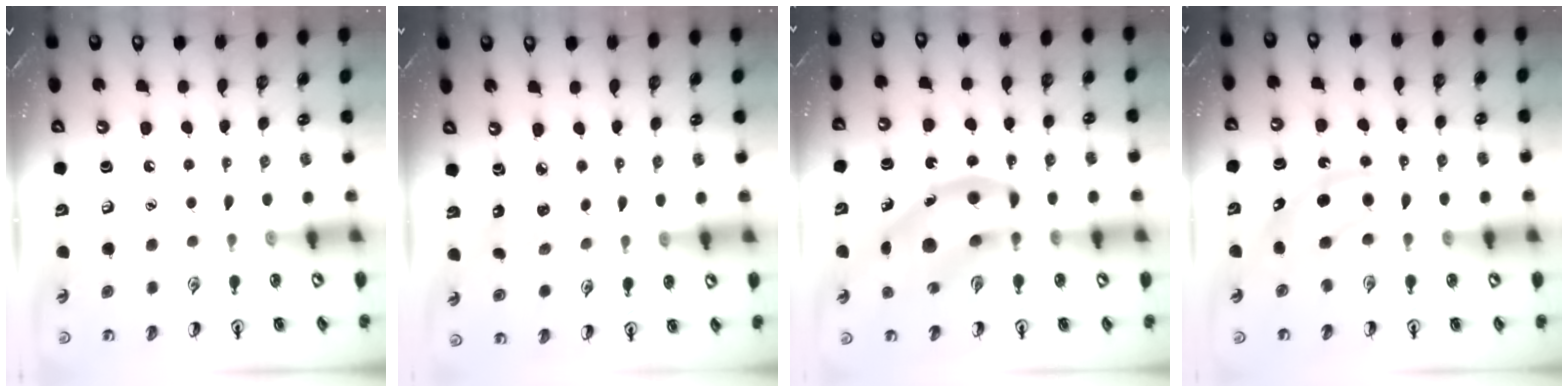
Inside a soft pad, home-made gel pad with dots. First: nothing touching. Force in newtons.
{"total": 5.4, "press": 5.4, "slide": 1.0}
{"total": 15.6, "press": 15.0, "slide": 4.3}
{"total": 5.0, "press": 4.9, "slide": 1.0}